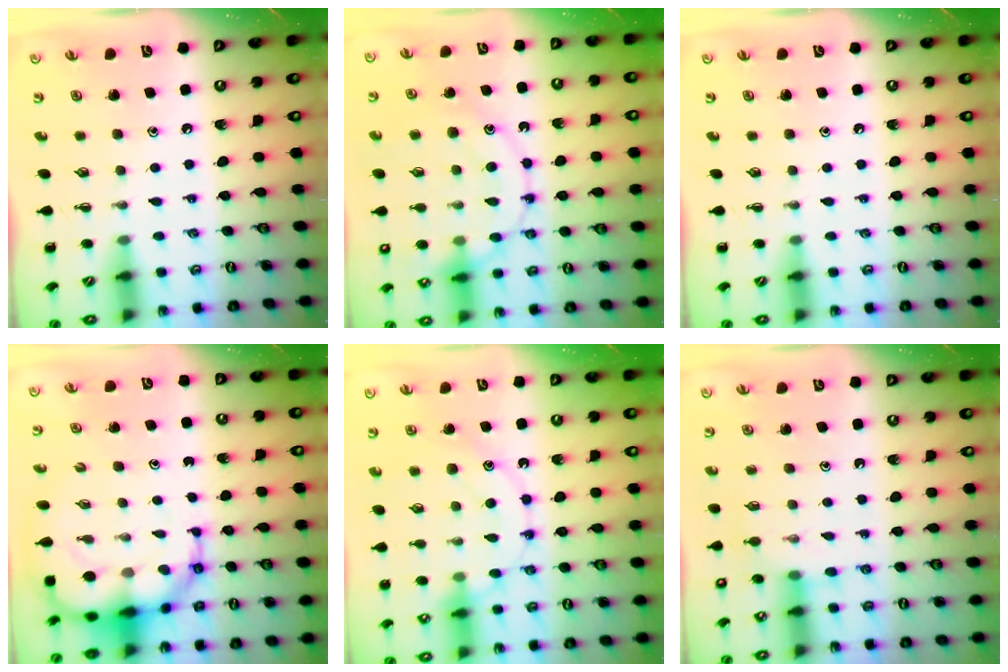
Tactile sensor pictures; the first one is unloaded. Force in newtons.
{"total": 17.1, "press": 17.1, "slide": 1.1}
{"total": 0.0}
{"total": 10.9, "press": 10.5, "slide": 2.9}
{"total": 14.6, "press": 14.6, "slide": 0.6}
{"total": 7.5, "press": 7.4, "slide": 1.1}